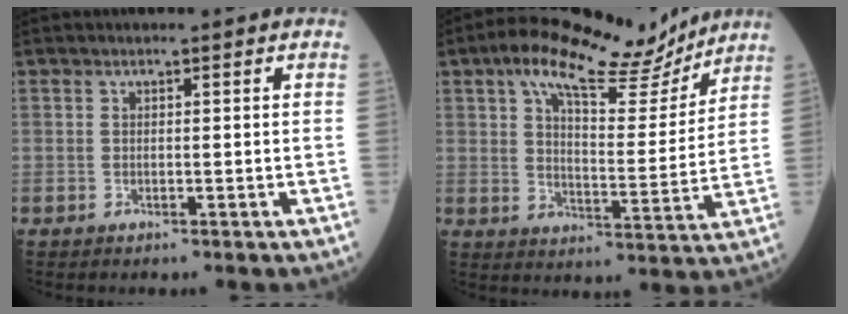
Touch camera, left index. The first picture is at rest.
{"total": 14.9, "force": [11.1, 4.4, 8.9], "torque": [-0.142, 0.009, 0.163]}